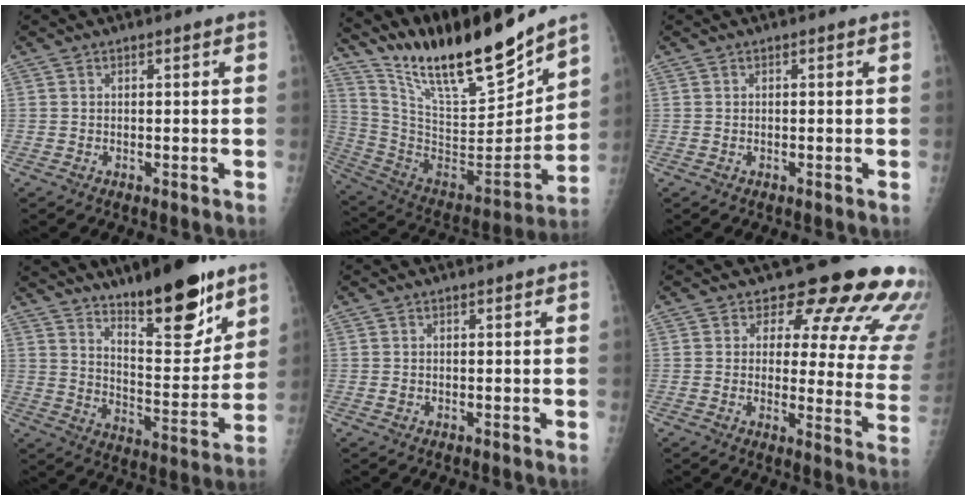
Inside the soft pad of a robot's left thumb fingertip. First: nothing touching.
{"total": 24.3, "force": [20.2, 4.6, 12.5], "torque": [-0.177, -0.111, 0.355]}
{"total": 0.0}
{"total": 17.8, "force": [12.4, 5.2, 11.7], "torque": [-0.134, -0.090, 0.203]}
{"total": 0.6, "force": [0.2, 0.4, 0.3], "torque": [-0.002, 0.000, 0.004]}
{"total": 18.1, "force": [14.3, 6.9, 8.7], "torque": [-0.049, -0.100, 0.145]}